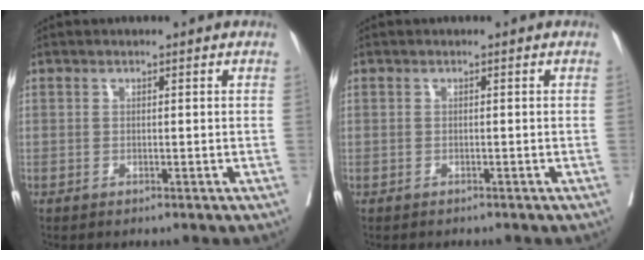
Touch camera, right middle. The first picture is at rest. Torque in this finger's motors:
{"motor_torque": [0.30, -0.47, 0.00, -0.01]}